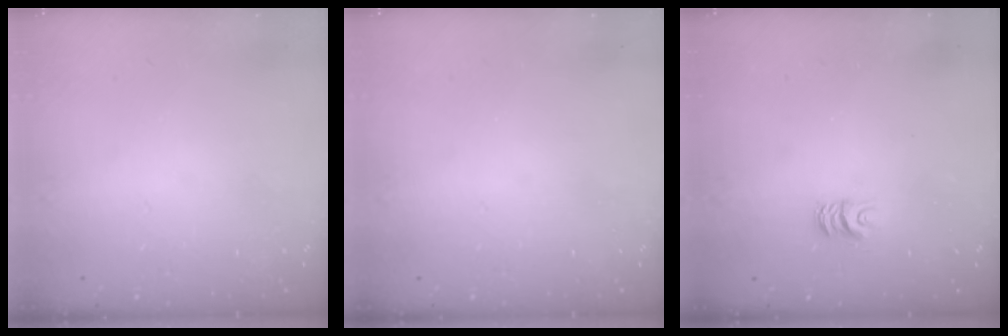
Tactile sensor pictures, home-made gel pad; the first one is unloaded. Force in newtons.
{"total": 0.0}
{"total": 6.0, "press": 6.0, "slide": 0.6}